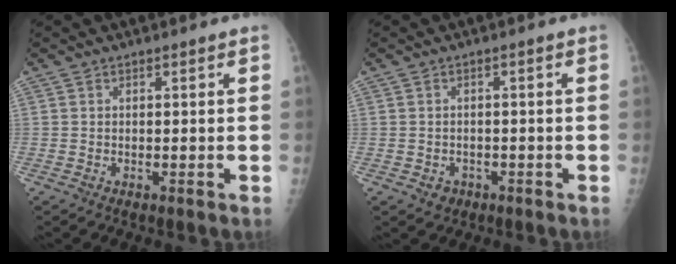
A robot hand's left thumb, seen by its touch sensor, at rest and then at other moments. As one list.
[{"total": 2.3, "force": [-1.1, 2.0, 0.6], "torque": [0.000, 0.008, -0.011]}]